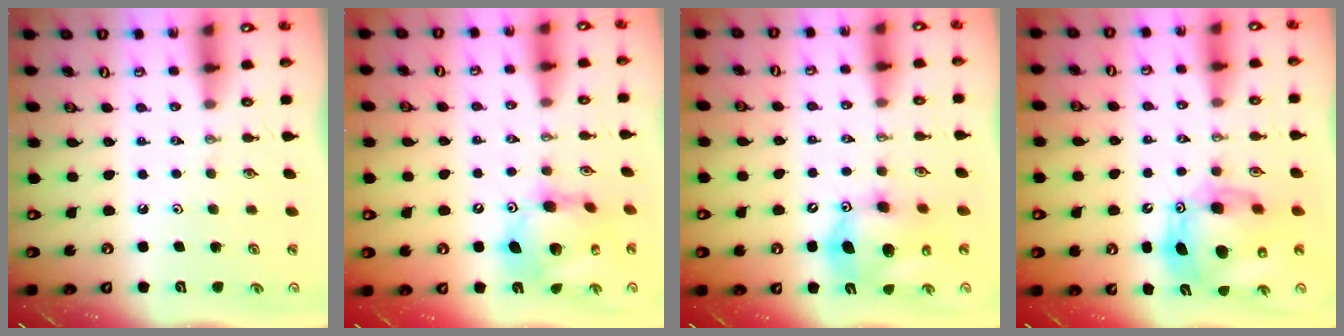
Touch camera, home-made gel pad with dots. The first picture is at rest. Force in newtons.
{"total": 15.6, "press": 15.5, "slide": 1.8}
{"total": 12.0, "press": 11.8, "slide": 2.6}
{"total": 13.9, "press": 13.8, "slide": 1.3}